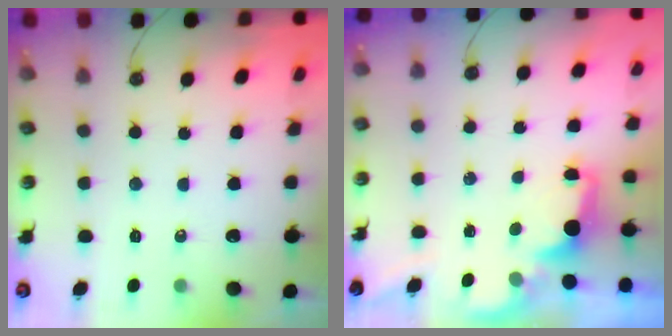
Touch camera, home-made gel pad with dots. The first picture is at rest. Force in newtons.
{"total": 1.6, "press": 1.5, "slide": 0.6}